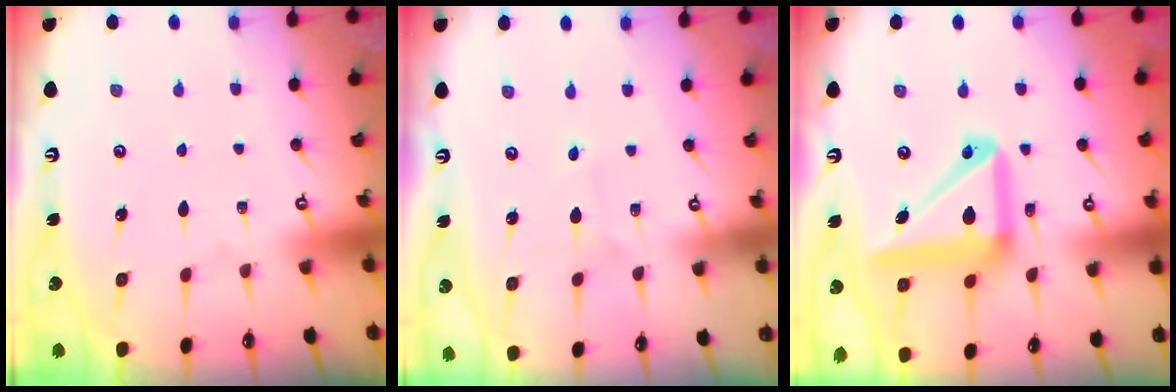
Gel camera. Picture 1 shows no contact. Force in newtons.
{"total": 2.0, "press": 2.0, "slide": 0.2}
{"total": 16.5, "press": 16.4, "slide": 2.0}